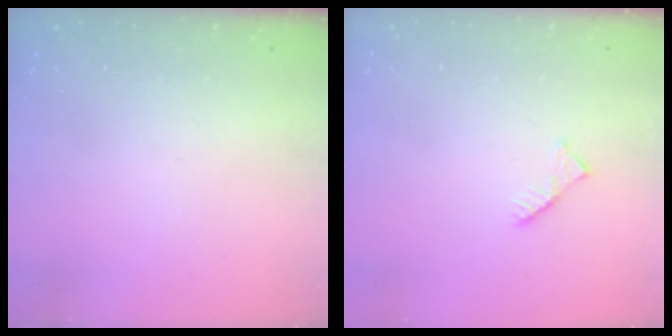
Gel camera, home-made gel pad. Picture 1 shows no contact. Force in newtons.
{"total": 2.6, "press": 2.6, "slide": 0.4}